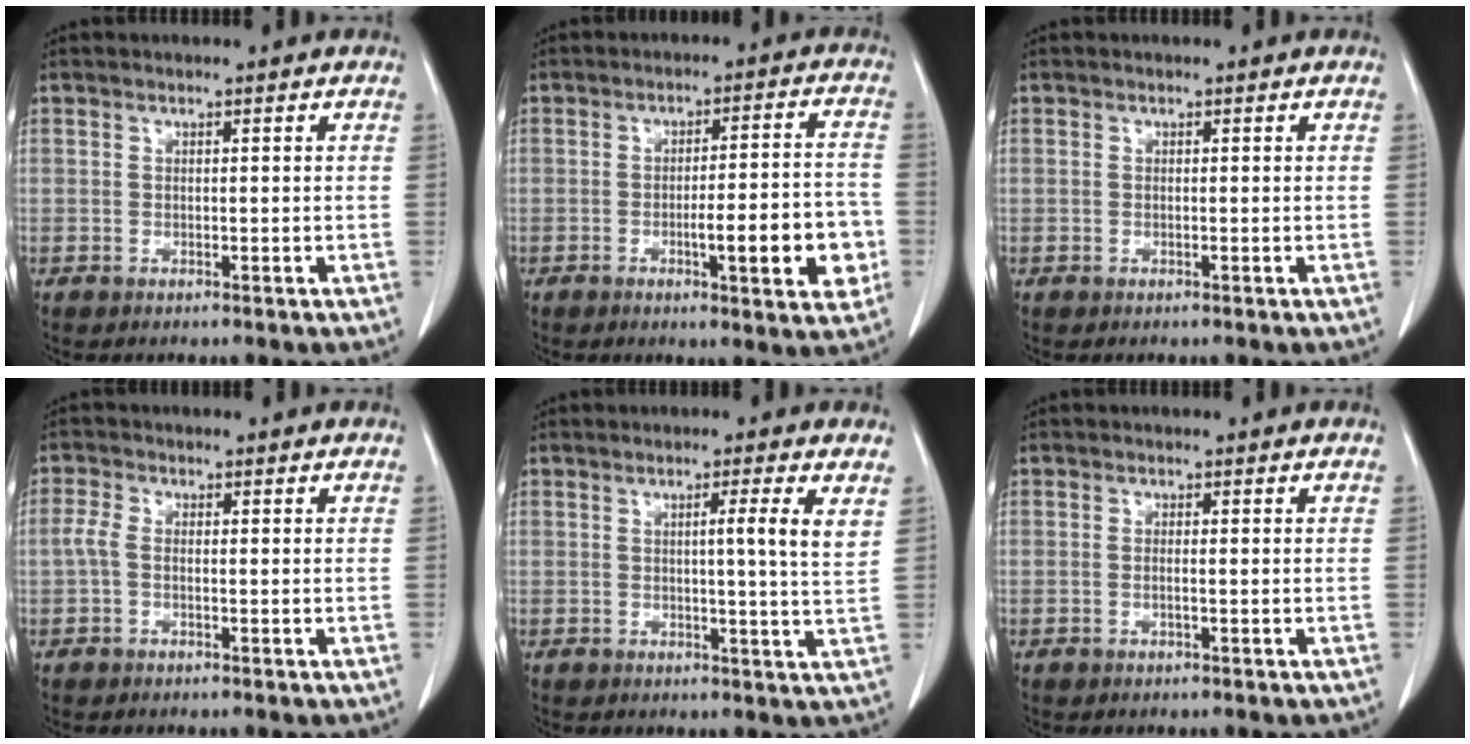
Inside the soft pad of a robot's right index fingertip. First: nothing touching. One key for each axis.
{"total": 10.7, "fx": -3.1, "fy": 1.7, "fz": 10.0, "tx": -0.136, "ty": 0.010, "tz": -0.037}
{"total": 0.0}
{"total": 2.3, "fx": -0.3, "fy": 1.1, "fz": 2.0, "tx": -0.051, "ty": 0.004, "tz": -0.010}
{"total": 4.6, "fx": 1.7, "fy": -0.8, "fz": 4.1, "tx": -0.060, "ty": -0.008, "tz": 0.021}
{"total": 0.8, "fx": -0.2, "fy": -0.1, "fz": 0.7, "tx": -0.016, "ty": 0.000, "tz": -0.005}